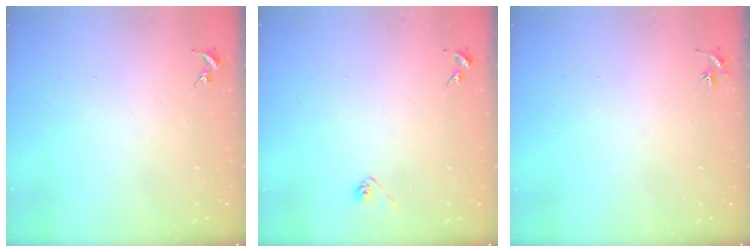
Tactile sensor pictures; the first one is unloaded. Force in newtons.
{"total": 2.9, "press": 2.8, "slide": 0.8}
{"total": 2.9, "press": 2.9, "slide": 0.3}